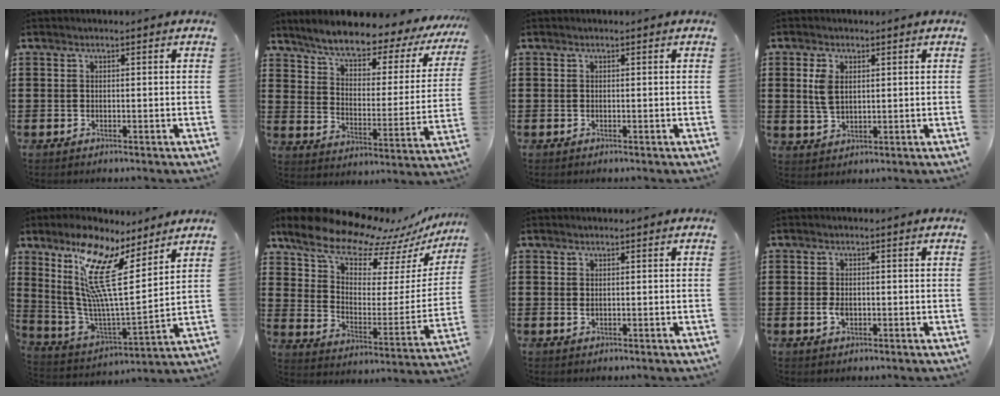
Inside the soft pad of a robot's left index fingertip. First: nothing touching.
{"total": 6.3, "force": [5.6, 0.9, 2.9], "torque": [-0.075, -0.043, 0.086]}
{"total": 0.0}
{"total": 4.2, "force": [1.3, 2.6, 3.0], "torque": [-0.076, 0.008, 0.019]}
{"total": 12.5, "force": [7.3, 2.3, 9.8], "torque": [-0.232, -0.048, 0.115]}
{"total": 11.5, "force": [10.1, 3.7, 4.0], "torque": [-0.109, -0.076, 0.171]}
{"total": 0.7, "force": [0.3, 0.3, 0.6], "torque": [-0.012, 0.003, 0.005]}
{"total": 2.1, "force": [-0.3, 1.3, 1.7], "torque": [-0.040, 0.000, -0.008]}